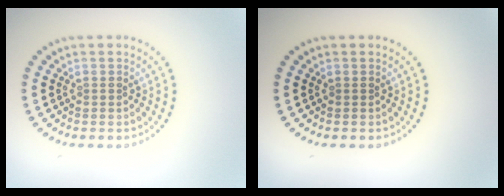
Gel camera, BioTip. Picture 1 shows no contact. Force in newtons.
{"total": 0.0}